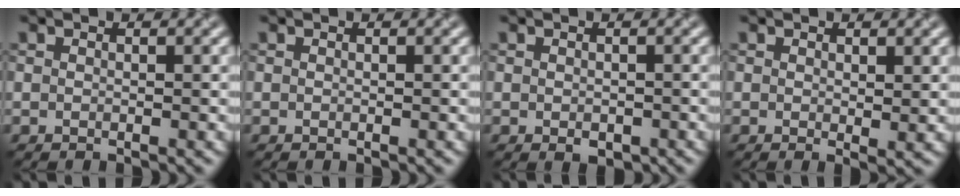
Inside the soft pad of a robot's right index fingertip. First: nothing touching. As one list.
[{"total": 0.0}, {"total": 1.1, "force": [-0.5, 0.8, 0.5], "torque": [-0.008, -0.001, -0.003]}, {"total": 1.1, "force": [0.4, 0.4, 1.0], "torque": [-0.014, -0.005, 0.010]}]